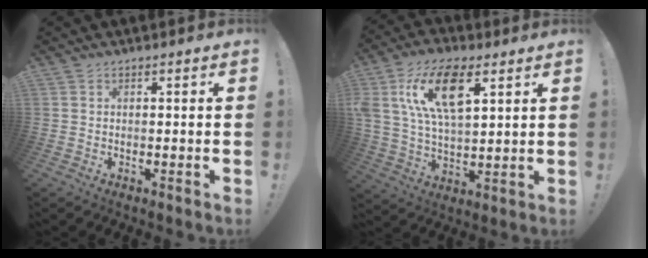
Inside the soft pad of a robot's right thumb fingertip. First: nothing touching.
{"total": 16.4, "force": [7.2, 8.1, 12.3], "torque": [-0.245, -0.014, 0.126]}